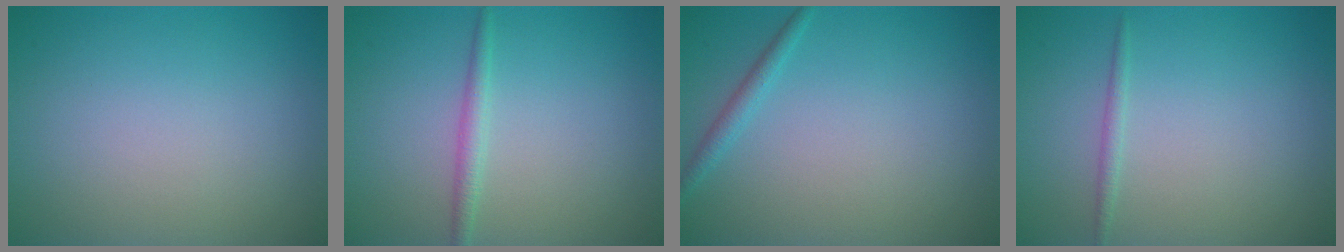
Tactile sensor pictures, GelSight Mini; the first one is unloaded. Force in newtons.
{"total": 1.4, "press": 1.4, "slide": 0.1}
{"total": 1.2, "press": 1.2, "slide": 0.0}
{"total": 0.8, "press": 0.8, "slide": 0.1}